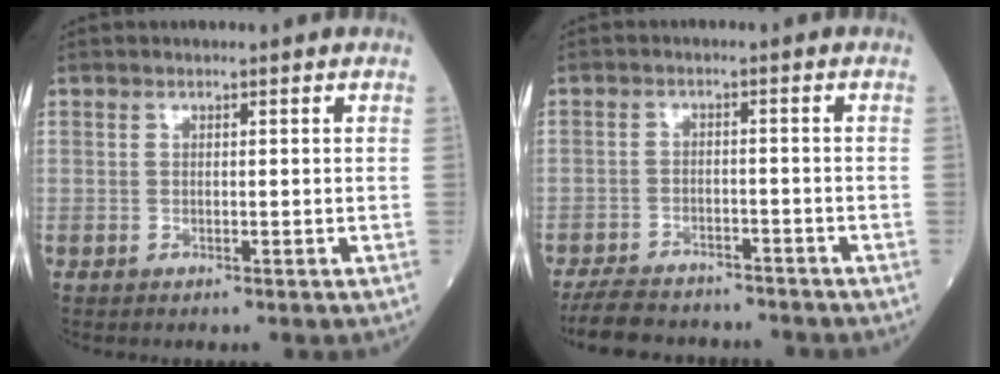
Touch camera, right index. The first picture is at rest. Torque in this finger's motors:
{"motor_torque": [0.80, -0.83, 0.10, 0.02]}